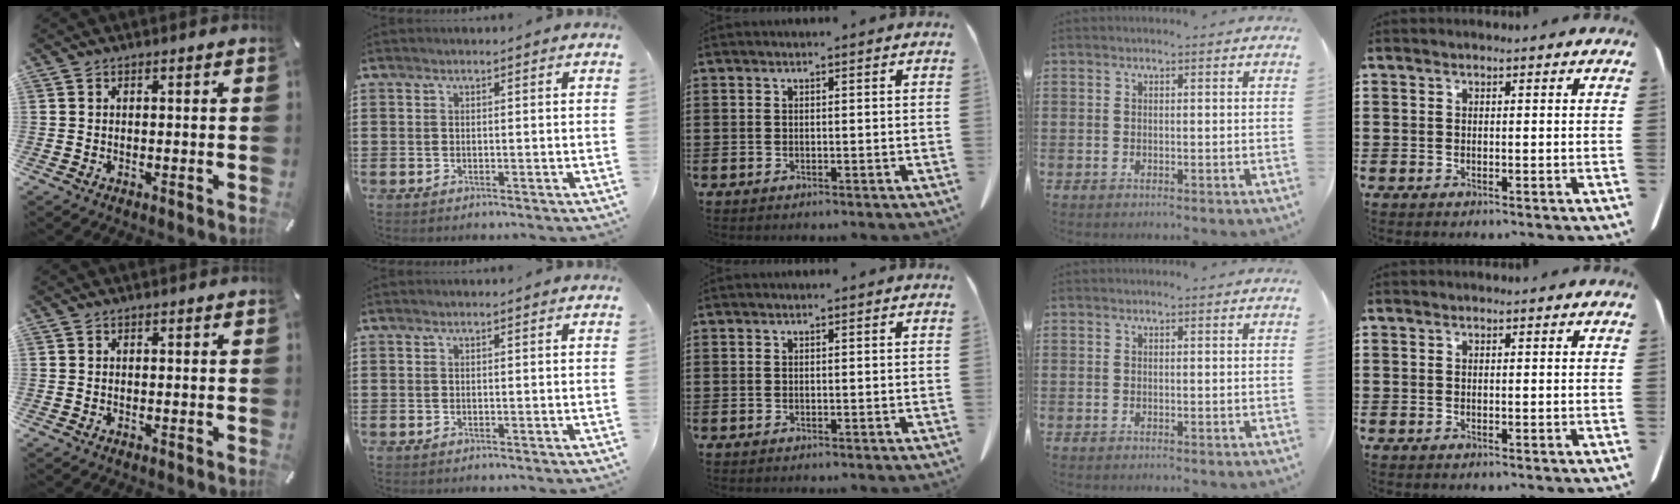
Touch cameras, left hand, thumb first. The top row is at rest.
{}